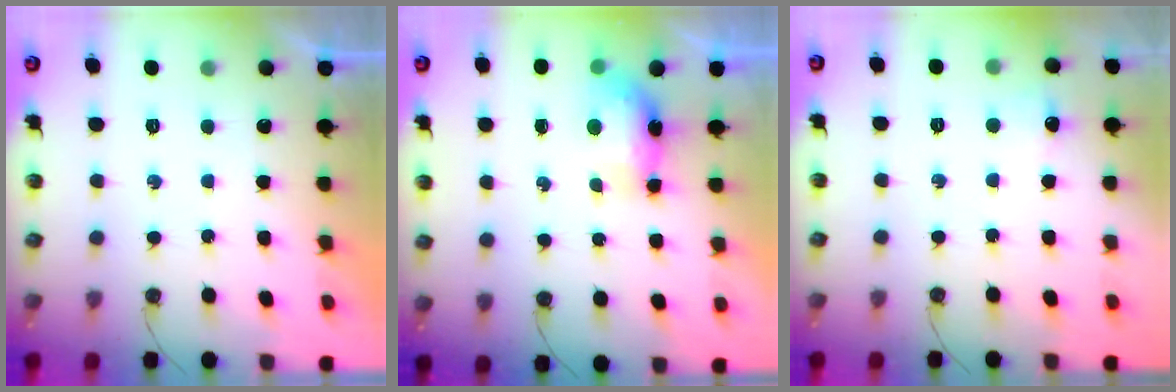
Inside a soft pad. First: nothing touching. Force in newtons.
{"total": 10.0, "press": 8.3, "slide": 5.6}
{"total": 6.1, "press": 6.1, "slide": 0.7}